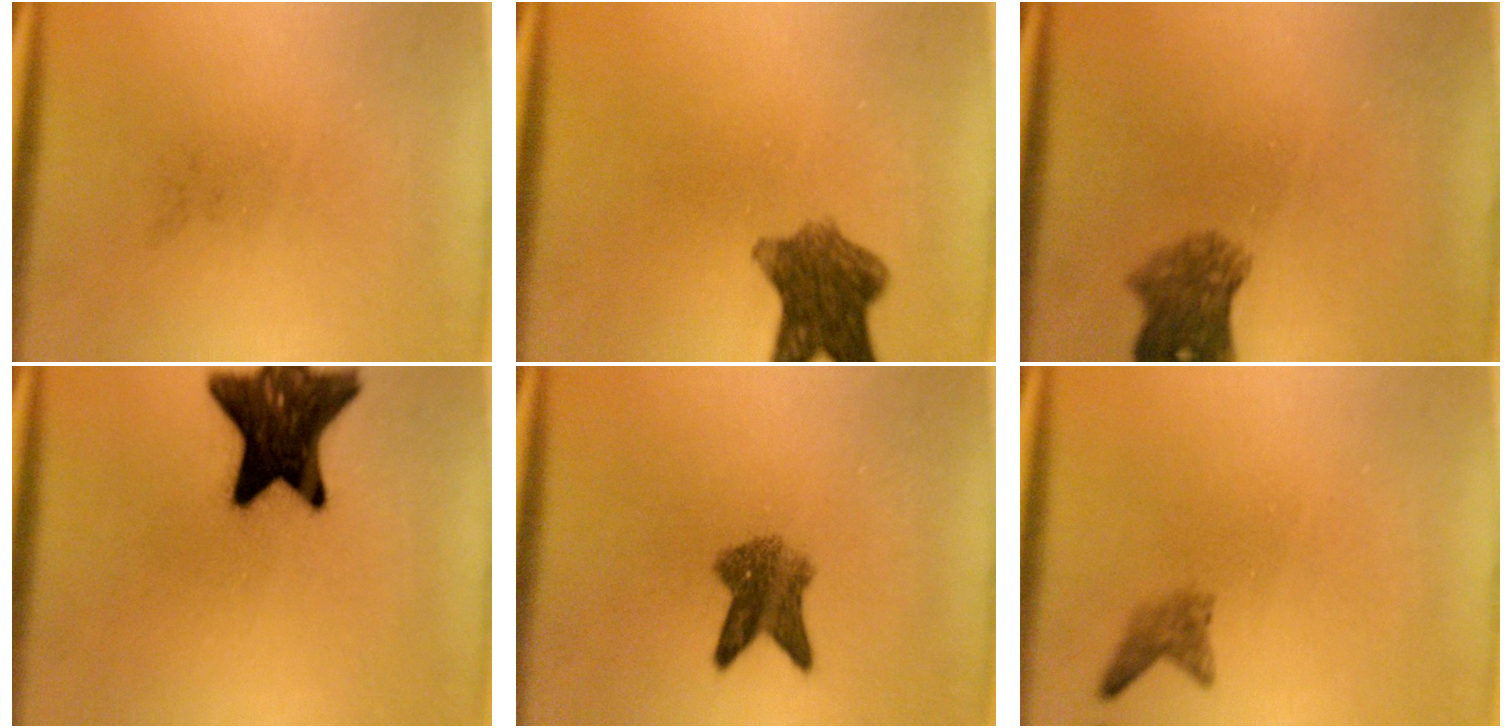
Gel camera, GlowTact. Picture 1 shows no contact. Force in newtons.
{"total": 7.5}
{"total": 5.3}
{"total": 16.4}
{"total": 4.9}
{"total": 1.6}